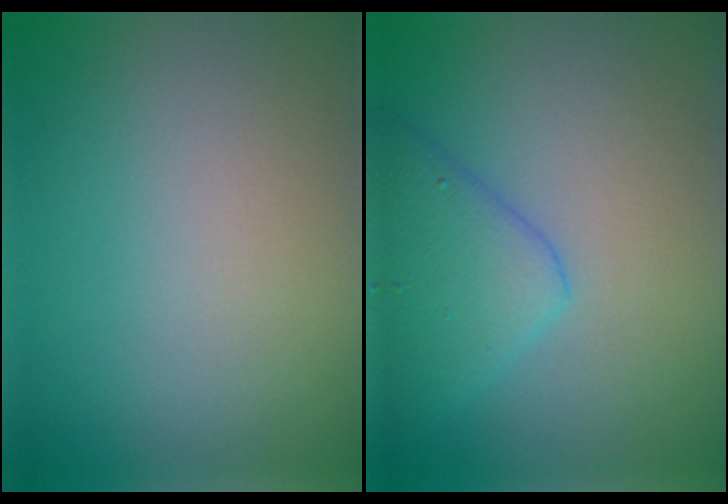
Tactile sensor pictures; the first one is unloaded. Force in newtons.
{"total": 4.0, "press": 4.0, "slide": 0.1}